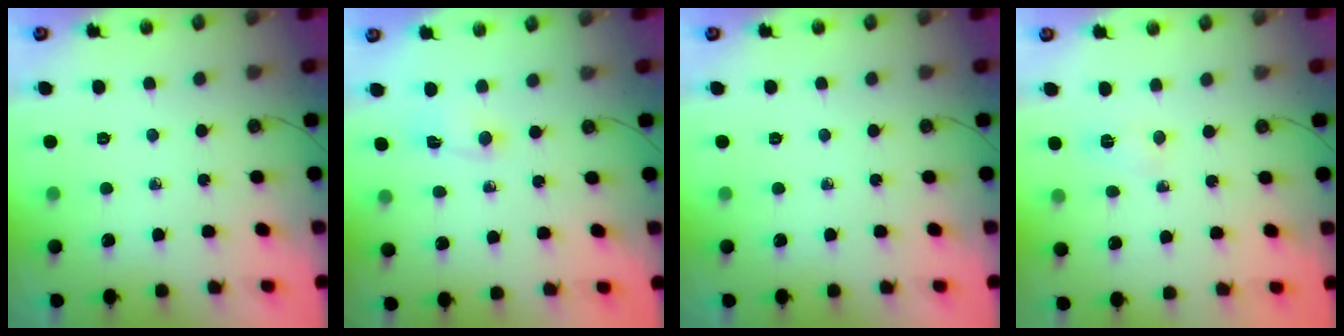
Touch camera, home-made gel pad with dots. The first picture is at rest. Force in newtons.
{"total": 2.8, "press": 1.9, "slide": 2.1}
{"total": 0.0}
{"total": 2.7, "press": 2.4, "slide": 1.1}